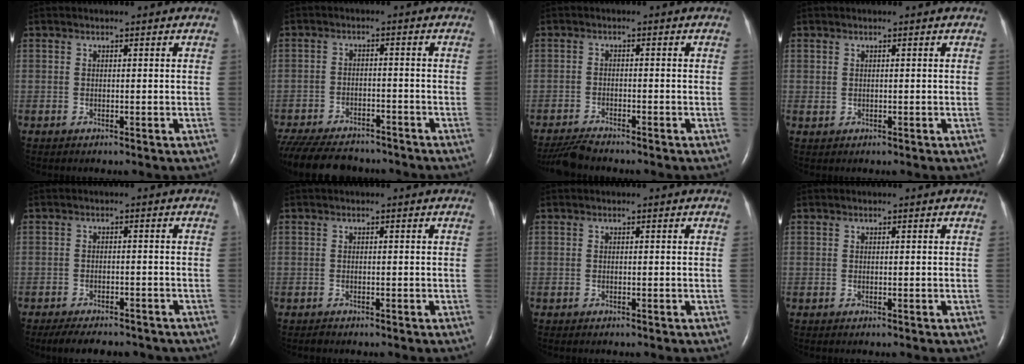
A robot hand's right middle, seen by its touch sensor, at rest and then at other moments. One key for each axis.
{"total": 17.5, "fx": -14.9, "fy": 6.0, "fz": 7.1, "tx": -0.193, "ty": -0.027, "tz": -0.214}
{"total": 4.5, "fx": -4.2, "fy": 0.4, "fz": 1.6, "tx": -0.034, "ty": -0.018, "tz": -0.076}
{"total": 0.6, "fx": 0.2, "fy": 0.4, "fz": 0.3, "tx": -0.002, "ty": 0.000, "tz": 0.006}
{"total": 10.9, "fx": -9.2, "fy": 3.7, "fz": 4.5, "tx": -0.073, "ty": -0.002, "tz": -0.113}
{"total": 0.5, "fx": -0.5, "fy": 0.2, "fz": 0.1, "tx": -0.007, "ty": -0.002, "tz": -0.009}
{"total": 0.0}
{"total": 0.0}